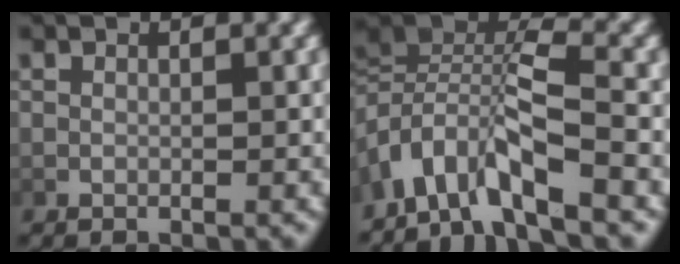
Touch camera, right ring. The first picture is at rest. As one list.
[{"total": 6.6, "force": [0.3, 3.9, 5.4], "torque": [-0.106, 0.000, 0.000]}]